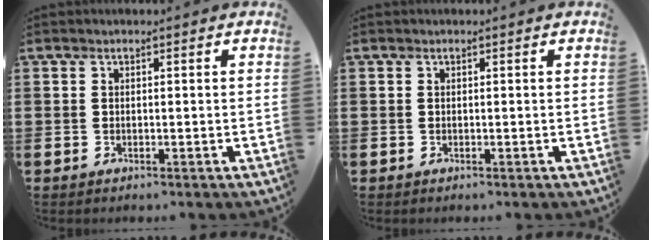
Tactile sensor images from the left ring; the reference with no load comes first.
{"total": 0.0}